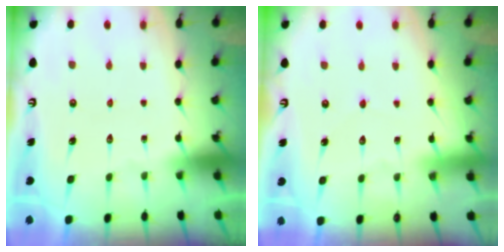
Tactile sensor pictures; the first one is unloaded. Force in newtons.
{"total": 2.9, "press": 2.9, "slide": 0.3}